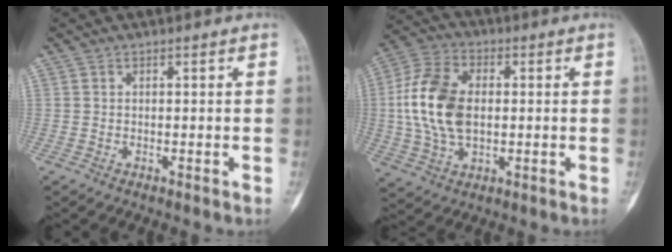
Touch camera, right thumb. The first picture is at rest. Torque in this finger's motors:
{"motor_torque": [1.79, 1.72, 0.99, -1.25, 0.25]}